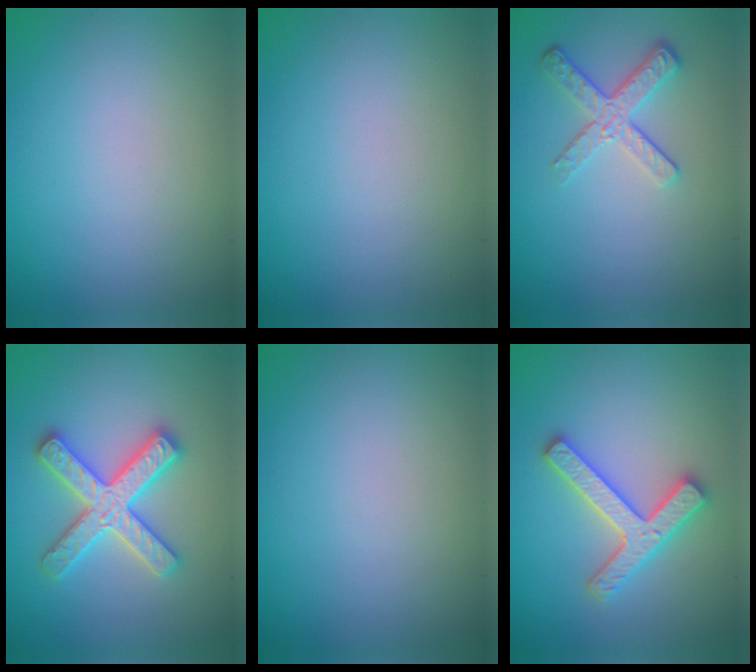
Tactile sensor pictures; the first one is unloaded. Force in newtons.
{"total": 0.0}
{"total": 3.0, "press": 2.3, "slide": 1.9}
{"total": 4.7, "press": 4.6, "slide": 0.7}
{"total": 0.0}
{"total": 4.6, "press": 4.6, "slide": 0.8}